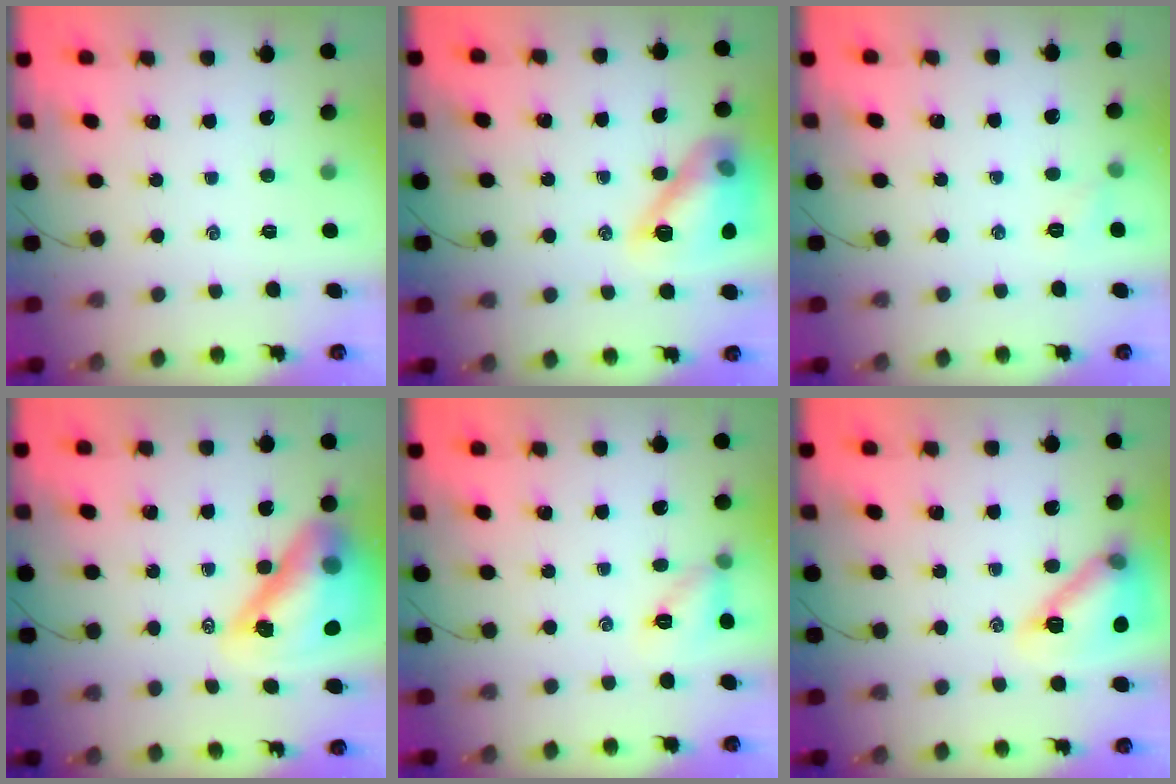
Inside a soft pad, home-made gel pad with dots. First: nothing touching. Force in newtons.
{"total": 14.3, "press": 14.2, "slide": 1.1}
{"total": 4.5, "press": 4.3, "slide": 1.3}
{"total": 19.3, "press": 18.5, "slide": 5.5}
{"total": 8.1, "press": 8.0, "slide": 1.1}
{"total": 15.2, "press": 15.1, "slide": 1.7}